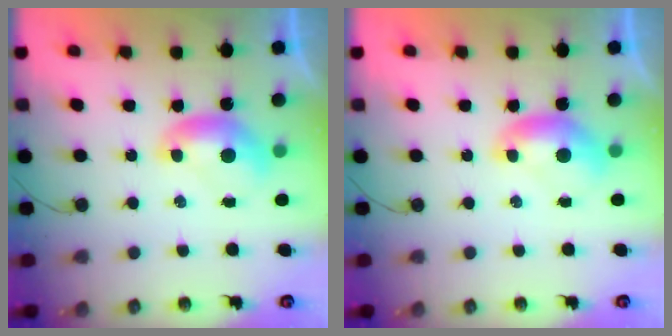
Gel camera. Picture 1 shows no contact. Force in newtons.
{"total": 0.0}